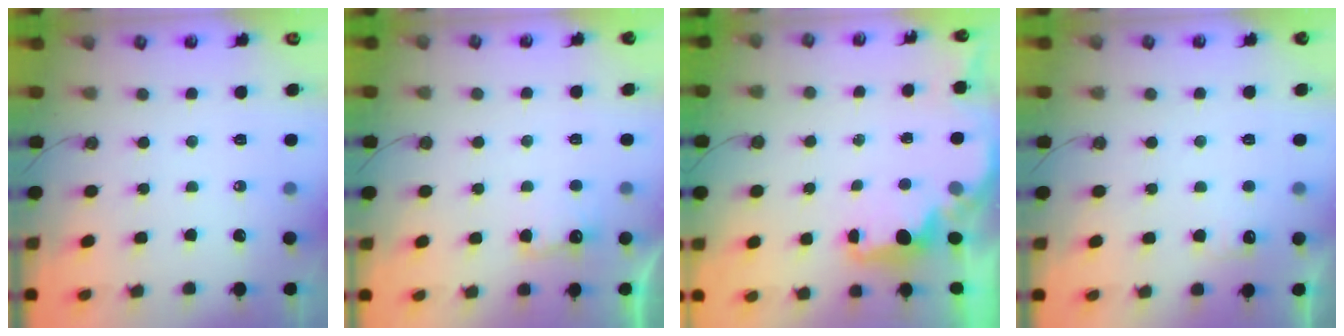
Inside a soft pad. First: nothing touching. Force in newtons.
{"total": 4.9, "press": 4.8, "slide": 1.1}
{"total": 1.8, "press": 1.6, "slide": 0.8}
{"total": 4.6, "press": 4.4, "slide": 1.3}